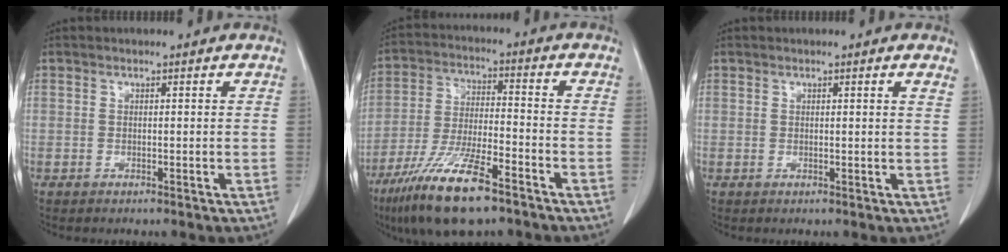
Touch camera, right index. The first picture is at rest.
{"total": 15.1, "force": [-9.9, 3.2, 10.9], "torque": [-0.224, -0.027, -0.178]}
{"total": 1.8, "force": [0.9, 0.2, 1.5], "torque": [-0.033, 0.007, 0.010]}